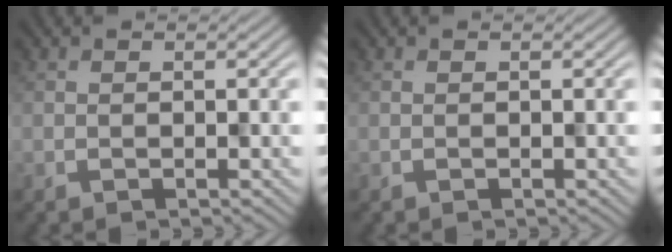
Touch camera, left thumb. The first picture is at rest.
{"total": 0.0}